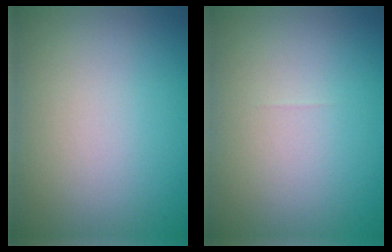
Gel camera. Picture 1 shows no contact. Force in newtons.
{"total": 0.0}